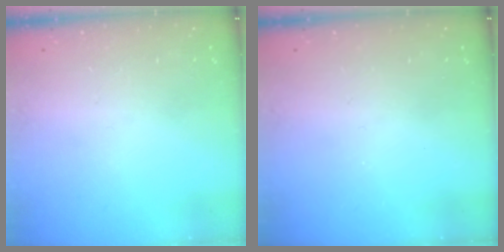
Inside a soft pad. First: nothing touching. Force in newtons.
{"total": 0.0}